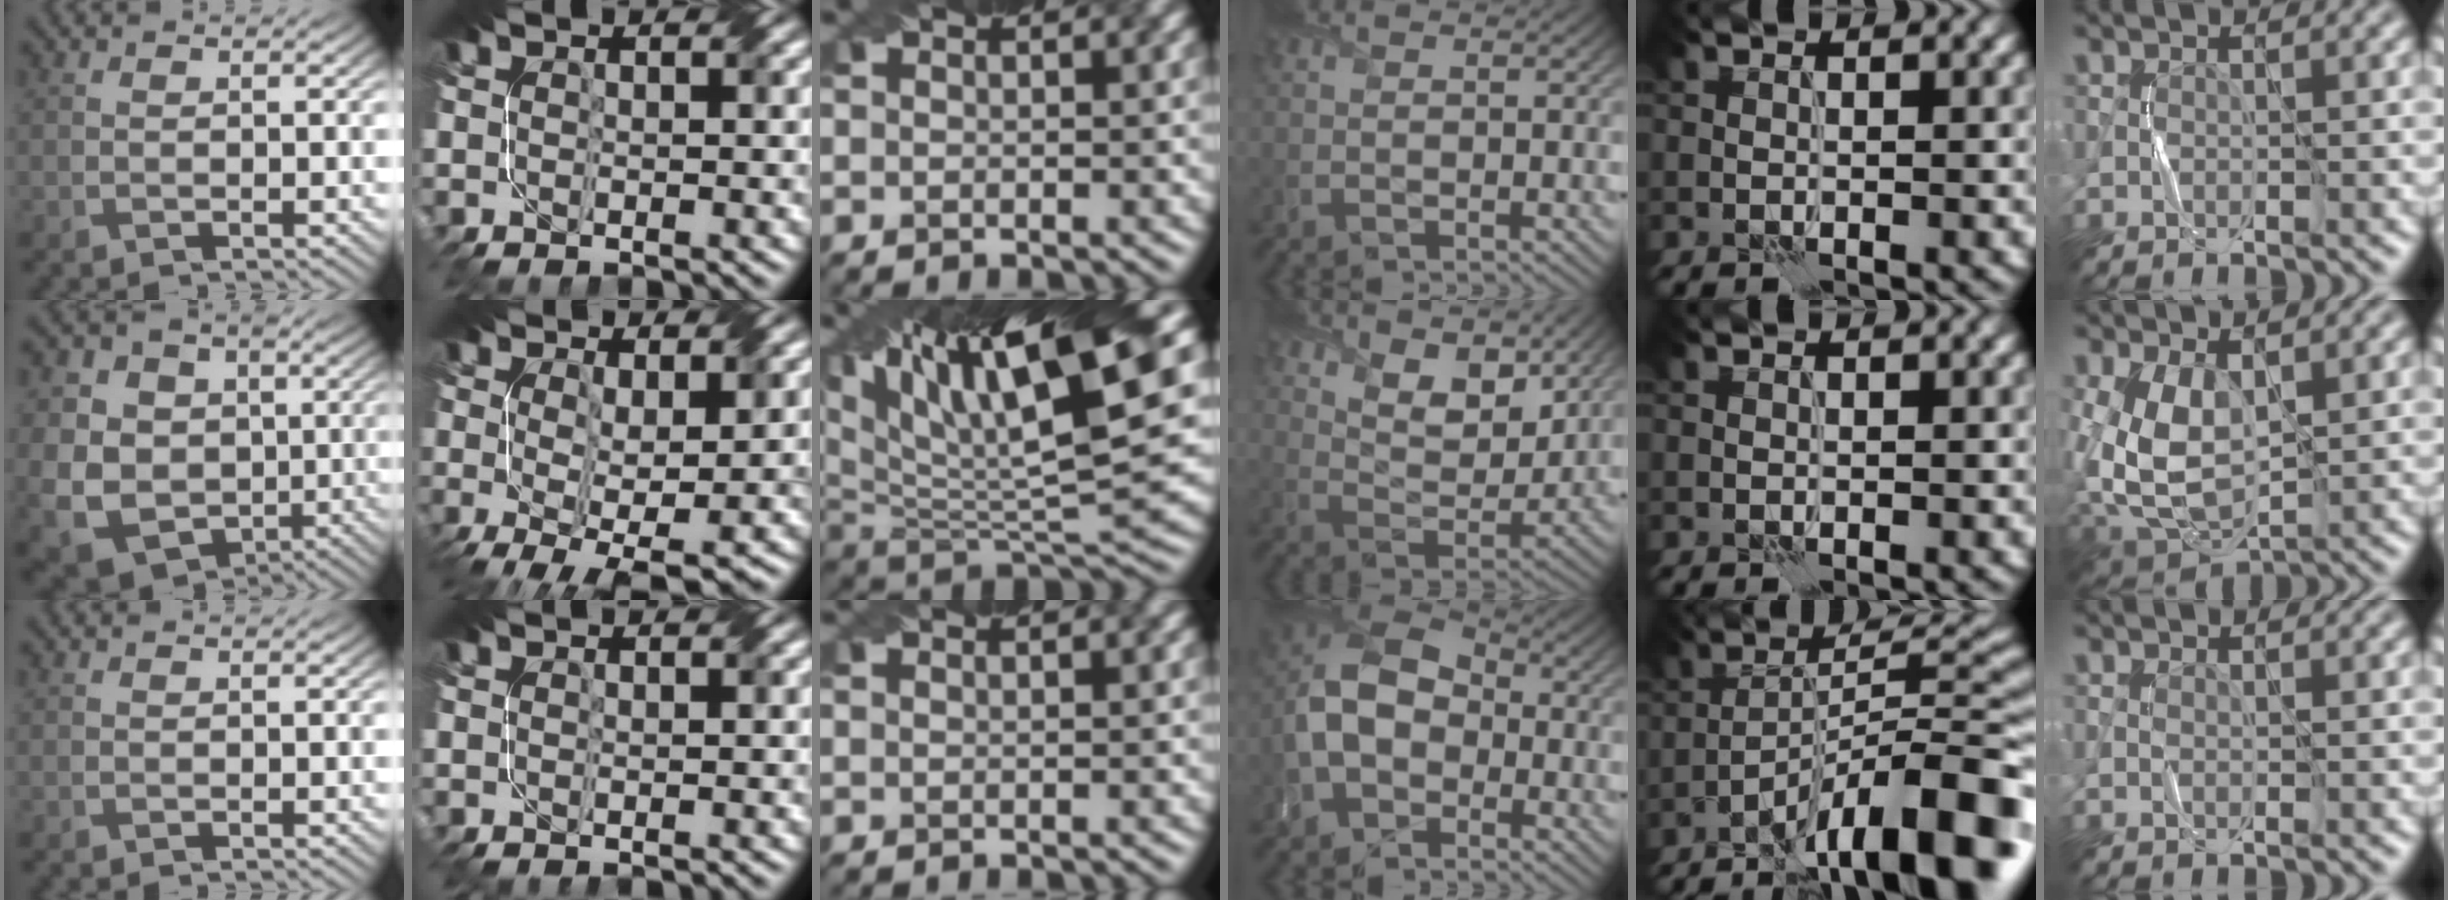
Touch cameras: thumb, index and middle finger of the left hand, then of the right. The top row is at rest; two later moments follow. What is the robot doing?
{"motion": "fold", "object": "netting"}